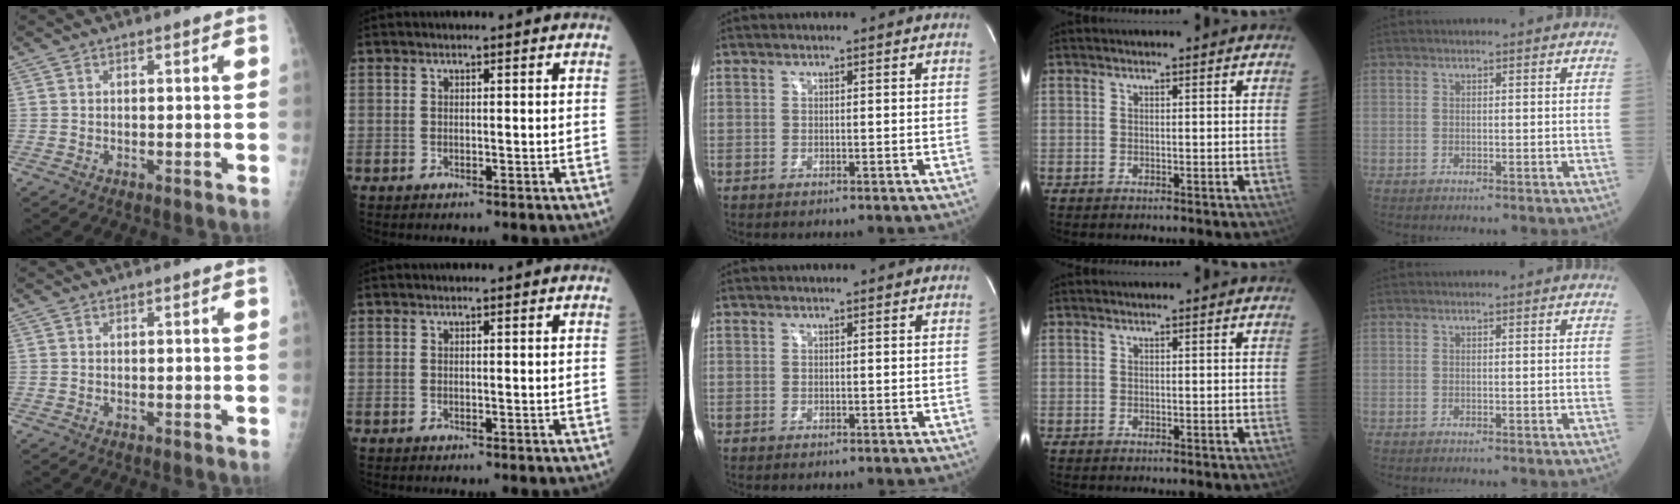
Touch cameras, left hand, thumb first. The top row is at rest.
{}